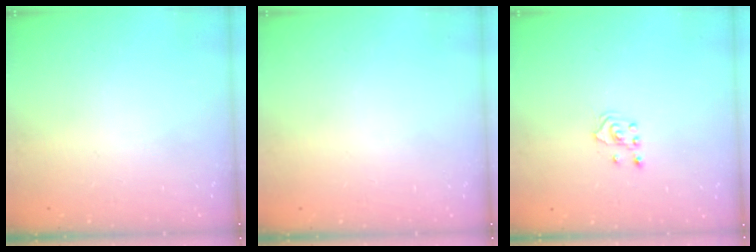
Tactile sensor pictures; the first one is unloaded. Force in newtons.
{"total": 0.0}
{"total": 3.2, "press": 3.1, "slide": 1.0}